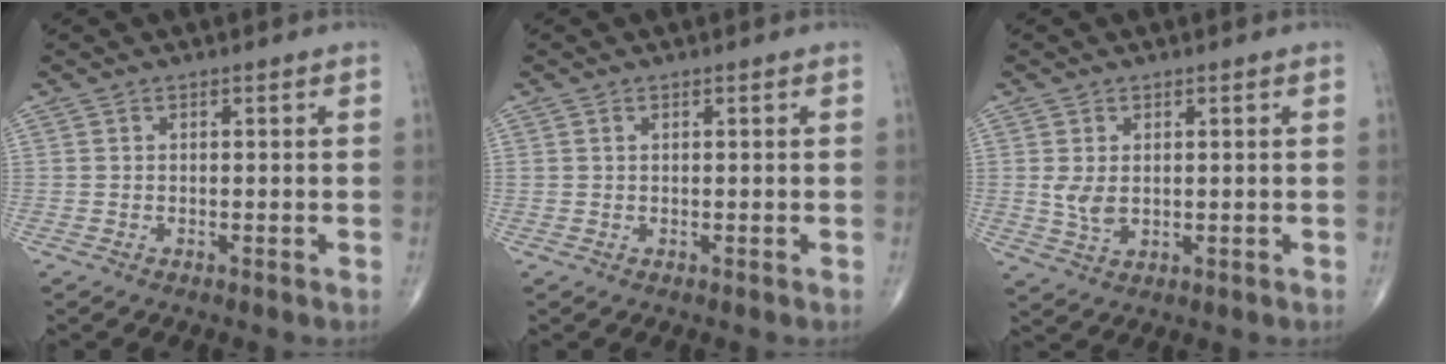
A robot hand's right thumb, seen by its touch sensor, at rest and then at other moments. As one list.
[{"total": 0.5, "force": [0.3, 0.3, 0.3], "torque": [-0.005, 0.004, 0.007]}, {"total": 3.8, "force": [0.5, 2.4, 3.0], "torque": [-0.059, -0.009, 0.017]}]